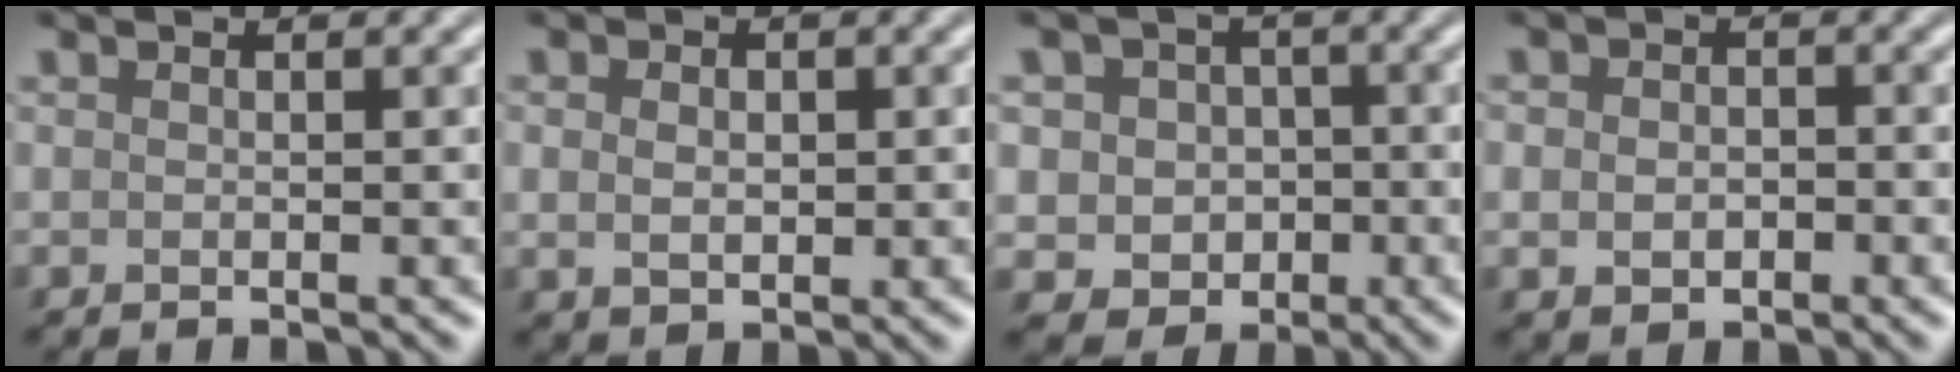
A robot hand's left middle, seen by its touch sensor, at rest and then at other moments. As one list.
[{"total": 2.2, "force": [0.2, 1.6, 1.5], "torque": [-0.026, 0.001, 0.008]}, {"total": 4.7, "force": [0.0, 4.4, 1.8], "torque": [-0.016, 0.013, -0.021]}, {"total": 2.4, "force": [-0.4, 1.9, 1.4], "torque": [-0.012, -0.007, -0.008]}]